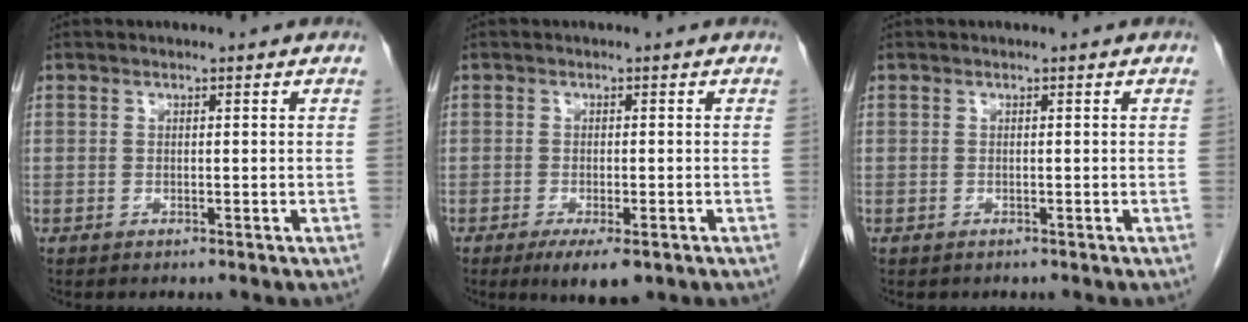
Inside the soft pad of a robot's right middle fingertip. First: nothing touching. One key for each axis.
{"total": 5.1, "fx": -3.0, "fy": 1.4, "fz": 3.9, "tx": -0.059, "ty": -0.011, "tz": -0.041}
{"total": 0.0}